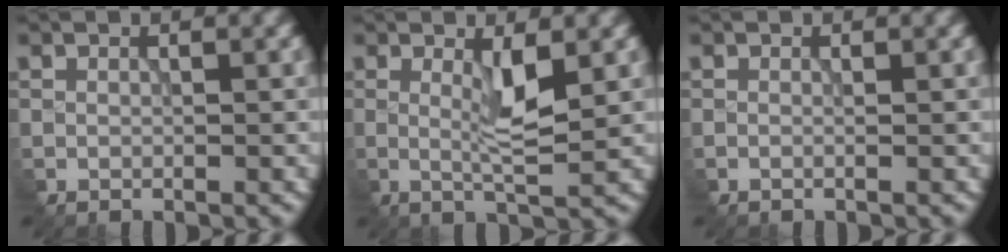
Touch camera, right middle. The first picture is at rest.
{"total": 3.0, "force": [0.4, 0.4, 2.9], "torque": [-0.058, -0.008, 0.009]}
{"total": 0.0}